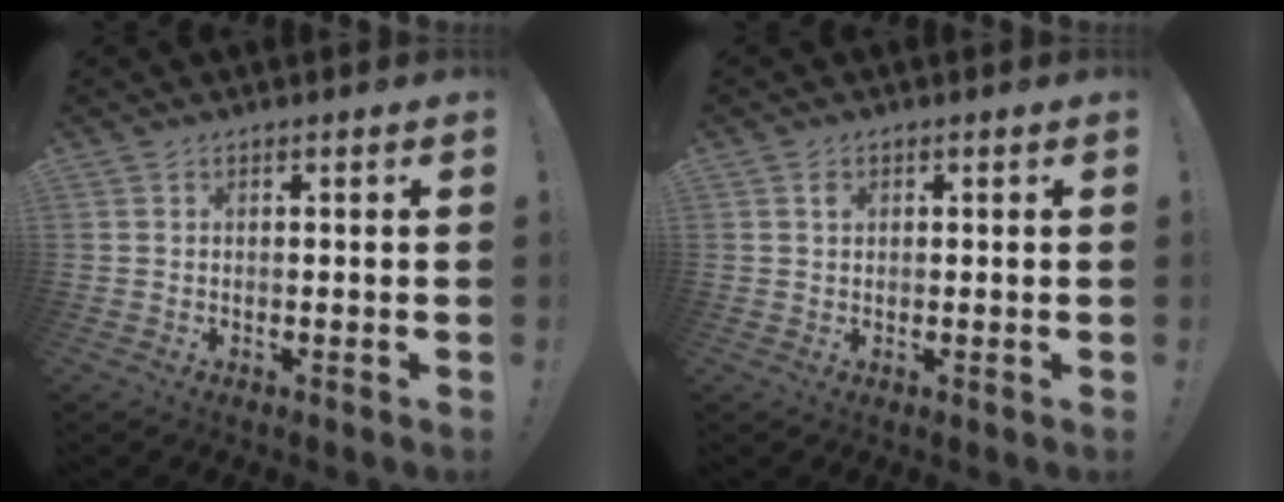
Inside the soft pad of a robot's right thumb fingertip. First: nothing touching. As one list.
[{"total": 1.0, "force": [0.4, 0.8, 0.5], "torque": [0.005, -0.004, 0.004]}]